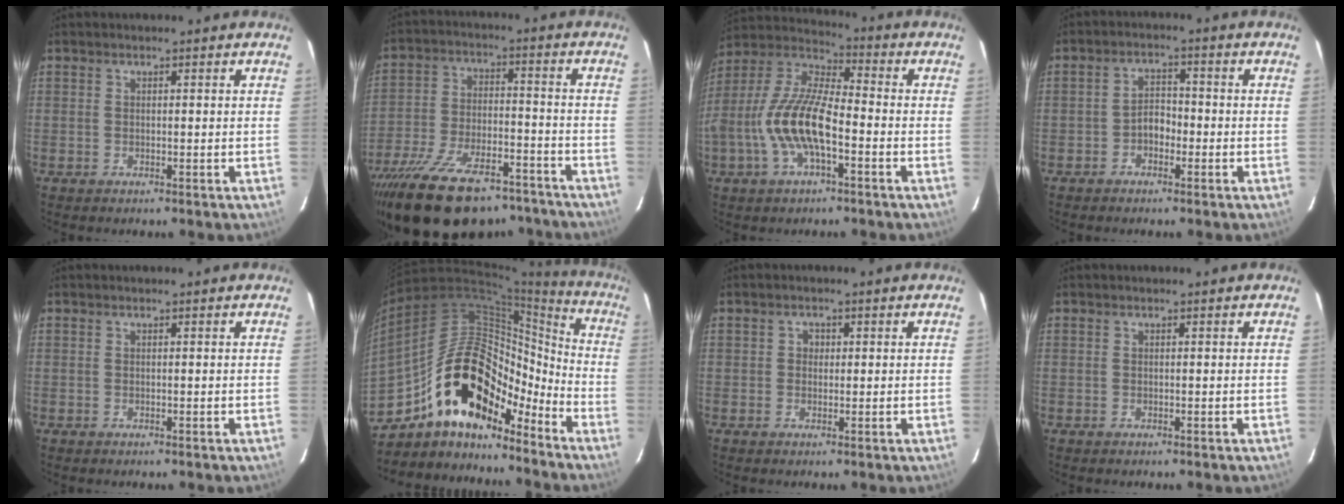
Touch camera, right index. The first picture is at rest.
{"total": 25.1, "force": [-19.7, 9.6, 12.3], "torque": [-0.248, -0.020, -0.296]}
{"total": 14.9, "force": [-4.4, 5.4, 13.2], "torque": [-0.270, -0.001, -0.086]}
{"total": 3.0, "force": [-1.7, 1.8, 1.7], "torque": [-0.032, 0.009, -0.030]}
{"total": 0.0}
{"total": 19.7, "force": [-13.4, 9.4, 11.0], "torque": [-0.182, 0.023, -0.227]}
{"total": 1.1, "force": [0.0, 1.1, 0.3], "torque": [-0.003, 0.003, -0.003]}
{"total": 0.0}